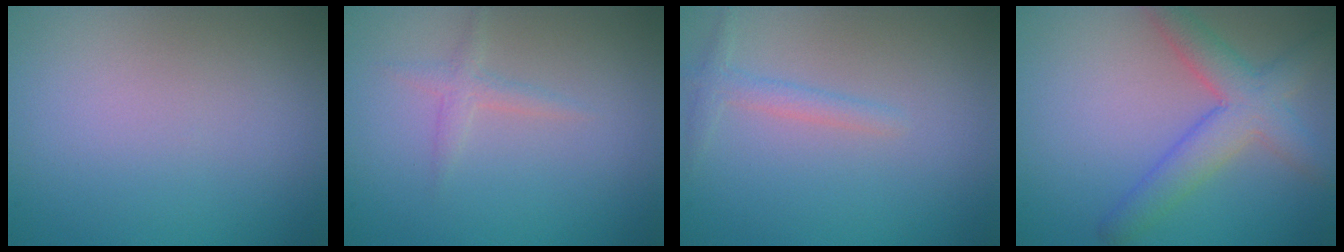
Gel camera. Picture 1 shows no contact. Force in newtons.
{"total": 1.2, "press": 1.2, "slide": 0.0}
{"total": 1.5, "press": 1.5, "slide": 0.0}
{"total": 4.8, "press": 4.8, "slide": 0.2}